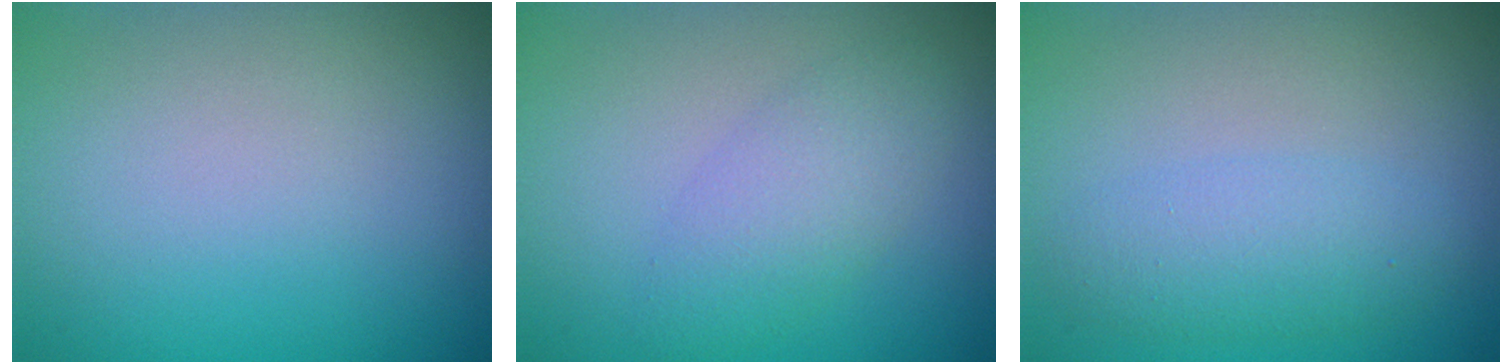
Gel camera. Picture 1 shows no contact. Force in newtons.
{"total": 3.0, "press": 3.0, "slide": 0.0}
{"total": 2.8, "press": 2.8, "slide": 0.0}